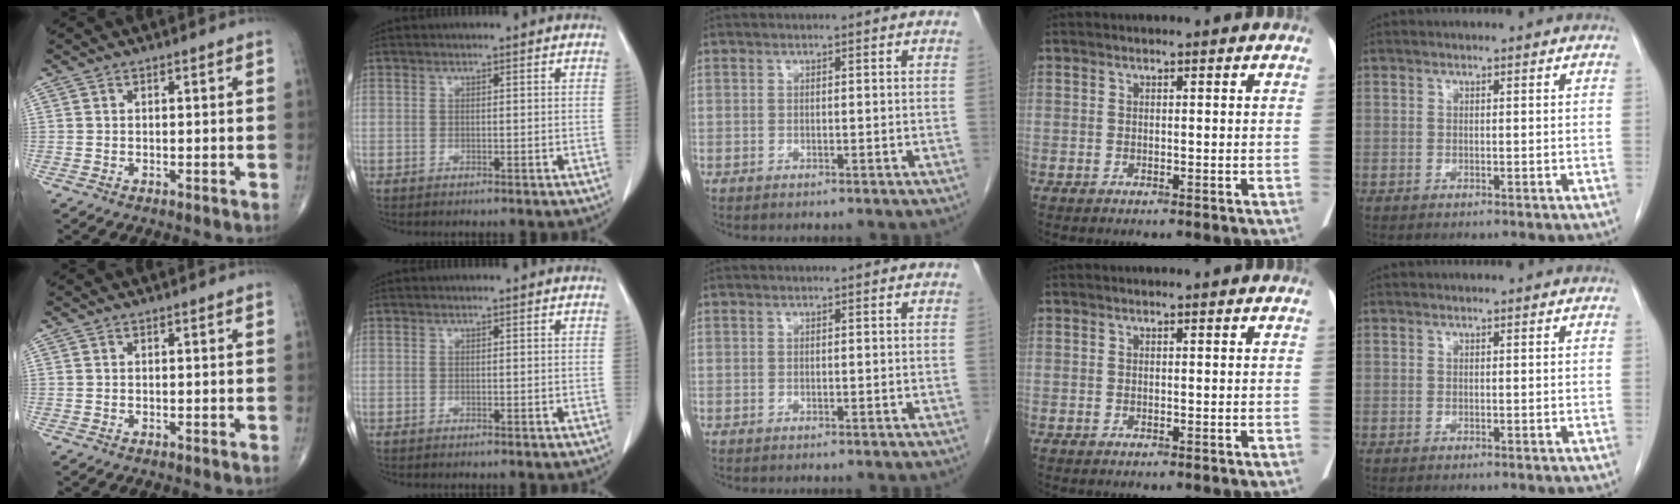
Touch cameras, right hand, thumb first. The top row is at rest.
{}